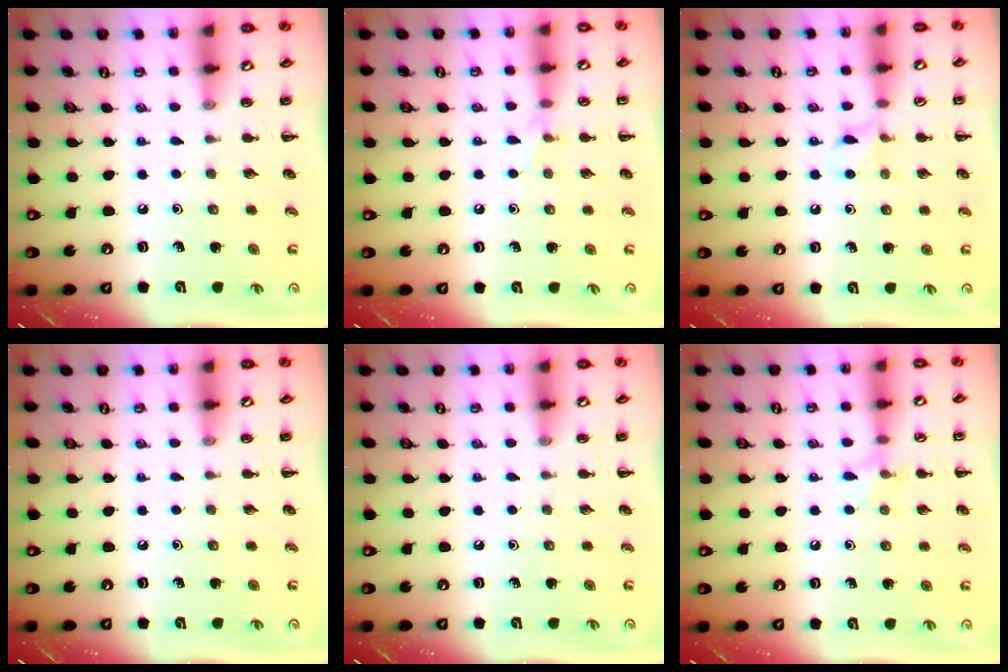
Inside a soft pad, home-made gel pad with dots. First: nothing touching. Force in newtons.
{"total": 4.8, "press": 4.6, "slide": 1.3}
{"total": 5.5, "press": 5.1, "slide": 2.0}
{"total": 0.0}
{"total": 0.0}
{"total": 6.4, "press": 6.0, "slide": 2.0}